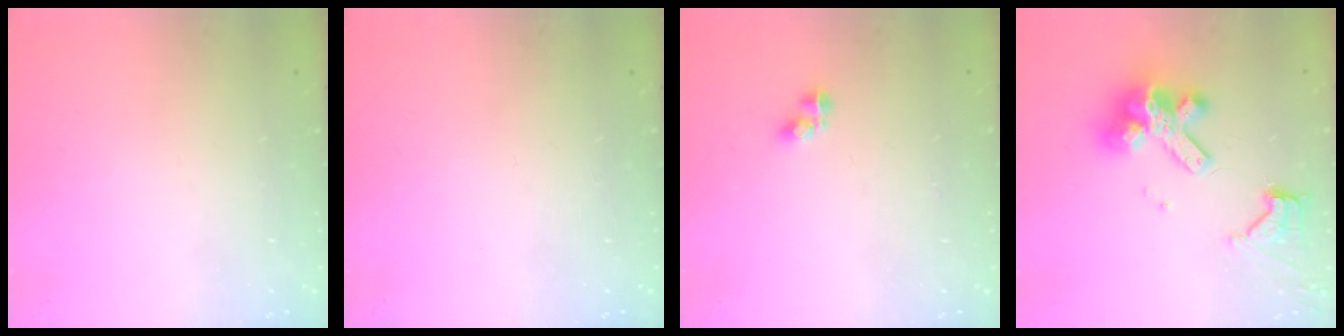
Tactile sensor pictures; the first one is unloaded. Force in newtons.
{"total": 0.0}
{"total": 3.1, "press": 3.0, "slide": 0.4}
{"total": 13.2, "press": 13.1, "slide": 1.7}